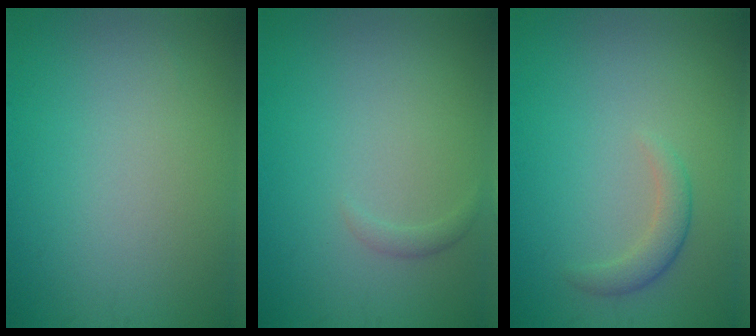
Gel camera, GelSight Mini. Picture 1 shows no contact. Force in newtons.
{"total": 0.7, "press": 0.7, "slide": 0.0}
{"total": 1.9, "press": 1.9, "slide": 0.2}